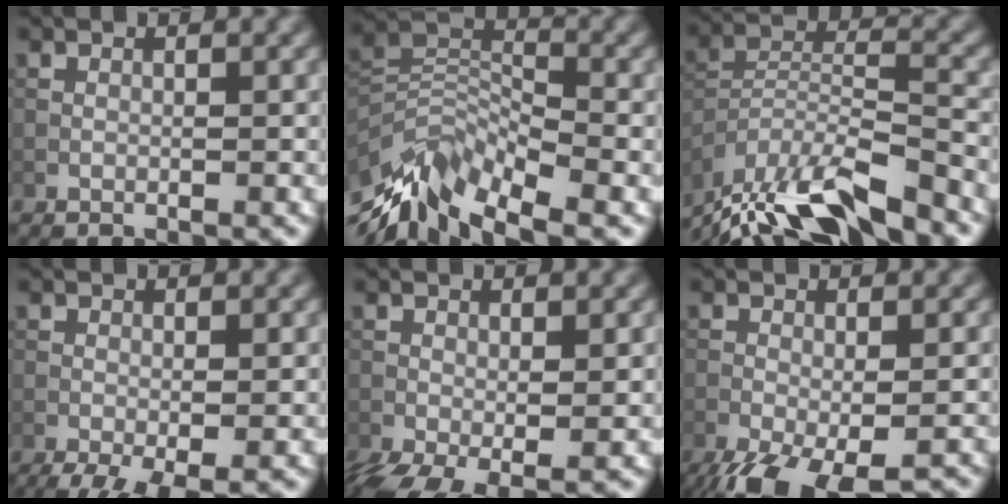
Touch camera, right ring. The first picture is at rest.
{"total": 9.4, "force": [-6.3, 4.2, 5.6], "torque": [-0.104, -0.003, -0.135]}
{"total": 11.9, "force": [-9.7, 2.6, 6.3], "torque": [-0.137, 0.011, -0.169]}
{"total": 4.5, "force": [-2.5, 1.1, 3.5], "torque": [-0.060, -0.009, -0.040]}
{"total": 4.5, "force": [-1.7, 1.9, 3.7], "torque": [-0.077, -0.016, -0.028]}
{"total": 8.0, "force": [-5.5, 2.7, 5.1], "torque": [-0.105, -0.040, -0.081]}